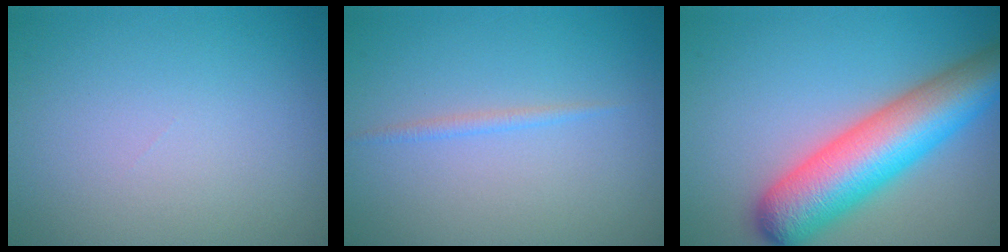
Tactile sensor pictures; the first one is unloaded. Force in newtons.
{"total": 0.8, "press": 0.8, "slide": 0.0}
{"total": 9.5, "press": 9.5, "slide": 0.4}